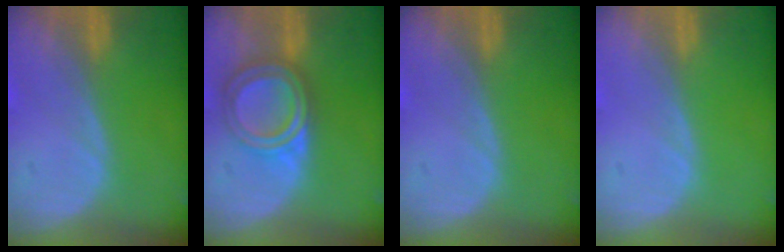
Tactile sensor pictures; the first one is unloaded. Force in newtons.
{"total": 5.8, "press": 5.8, "slide": 0.2}
{"total": 0.0}
{"total": 0.0}